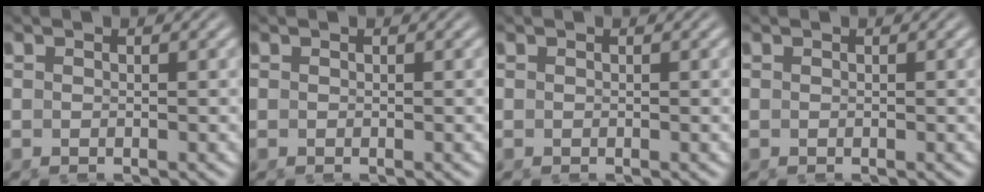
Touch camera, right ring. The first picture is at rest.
{"total": 0.0}
{"total": 0.0}
{"total": 0.0}